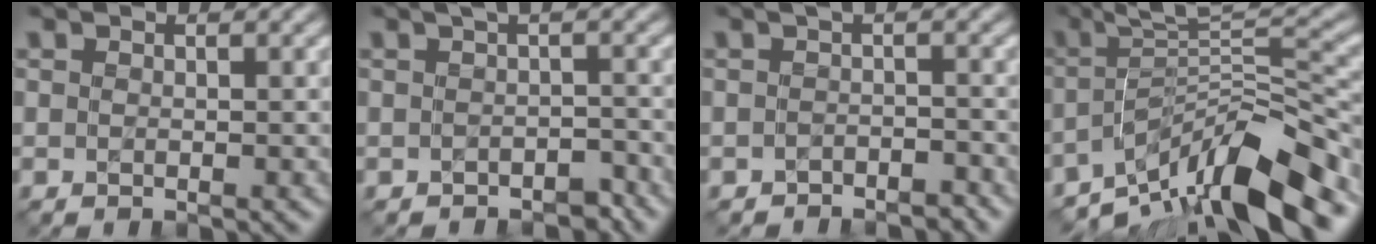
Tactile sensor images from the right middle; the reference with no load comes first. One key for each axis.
{"total": 2.0, "fx": -1.2, "fy": 0.7, "fz": 1.5, "tx": -0.014, "ty": -0.004, "tz": -0.017}
{"total": 2.0, "fx": -1.8, "fy": 0.5, "fz": 0.7, "tx": -0.008, "ty": -0.004, "tz": -0.028}
{"total": 10.7, "fx": -6.9, "fy": 2.4, "fz": 7.8, "tx": -0.111, "ty": 0.011, "tz": -0.125}